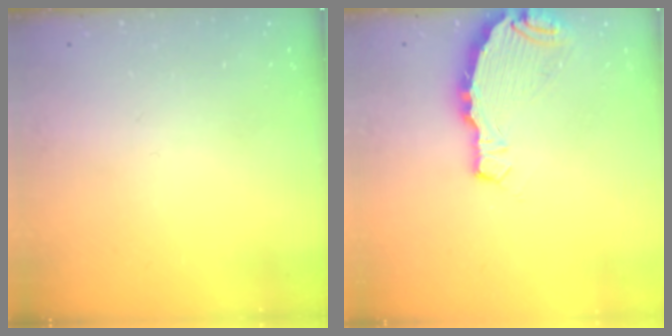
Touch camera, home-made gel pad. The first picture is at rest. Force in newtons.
{"total": 5.7, "press": 5.7, "slide": 0.4}